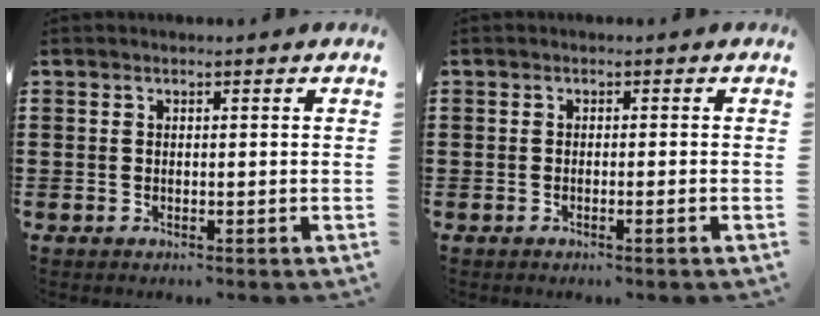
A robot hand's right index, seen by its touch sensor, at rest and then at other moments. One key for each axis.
{"total": 0.8, "fx": -0.5, "fy": -0.2, "fz": 0.6, "tx": -0.008, "ty": -0.005, "tz": -0.008}